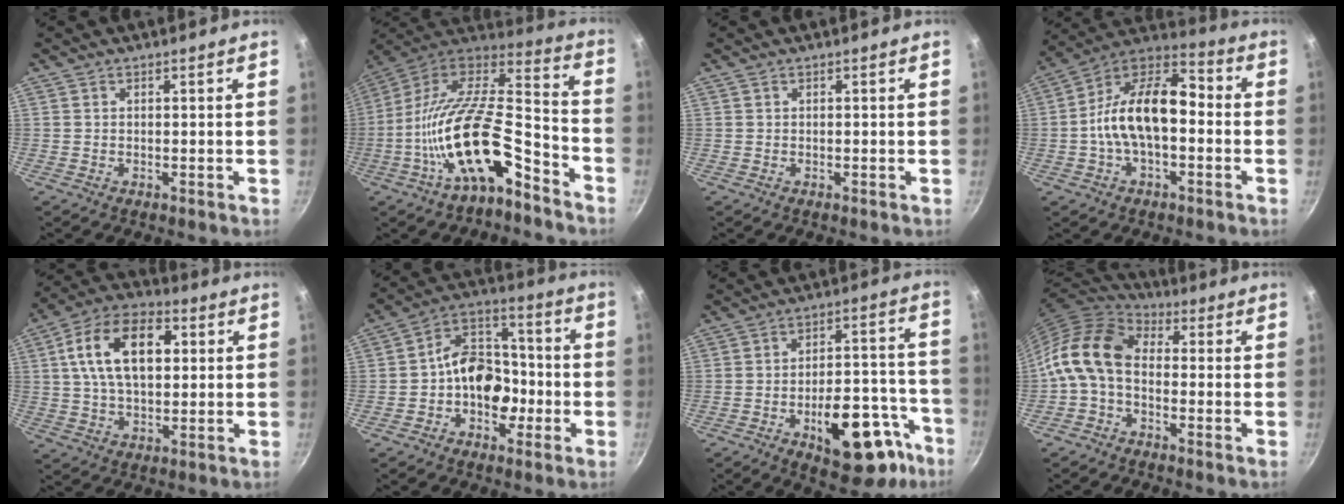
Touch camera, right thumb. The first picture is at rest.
{"total": 22.1, "force": [-10.6, 8.6, 17.4], "torque": [-0.291, 0.074, -0.199]}
{"total": 0.0}
{"total": 16.6, "force": [-1.7, 9.2, 13.7], "torque": [-0.220, 0.052, -0.050]}
{"total": 16.3, "force": [3.6, 9.7, 12.5], "torque": [-0.197, 0.015, 0.051]}
{"total": 12.5, "force": [-2.7, 9.3, 7.9], "torque": [-0.071, 0.055, -0.058]}
{"total": 20.4, "force": [-9.8, 9.9, 14.9], "torque": [-0.137, 0.062, -0.124]}
{"total": 13.1, "force": [-1.5, 8.8, 9.6], "torque": [-0.182, 0.042, -0.054]}